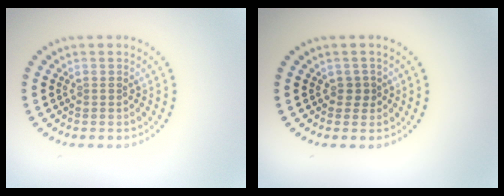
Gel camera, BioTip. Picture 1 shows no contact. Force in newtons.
{"total": 1.1, "press": 0.8, "slide": 0.7}